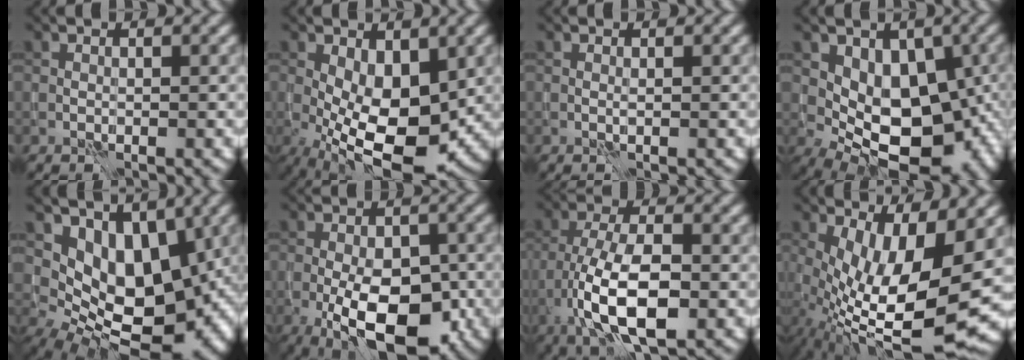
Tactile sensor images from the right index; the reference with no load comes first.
{"total": 8.6, "force": [-1.8, 4.1, 7.3], "torque": [-0.131, -0.006, -0.034]}
{"total": 0.0}
{"total": 10.8, "force": [0.1, 7.1, 8.2], "torque": [-0.094, -0.020, 0.008]}
{"total": 10.3, "force": [1.6, 6.6, 7.8], "torque": [-0.108, -0.023, 0.035]}
{"total": 9.9, "force": [-3.4, 4.6, 8.0], "torque": [-0.114, -0.007, -0.059]}
{"total": 8.2, "force": [-3.2, 3.2, 6.9], "torque": [-0.134, 0.000, -0.062]}
{"total": 12.2, "force": [-1.1, 3.8, 11.5], "torque": [-0.199, -0.024, -0.004]}